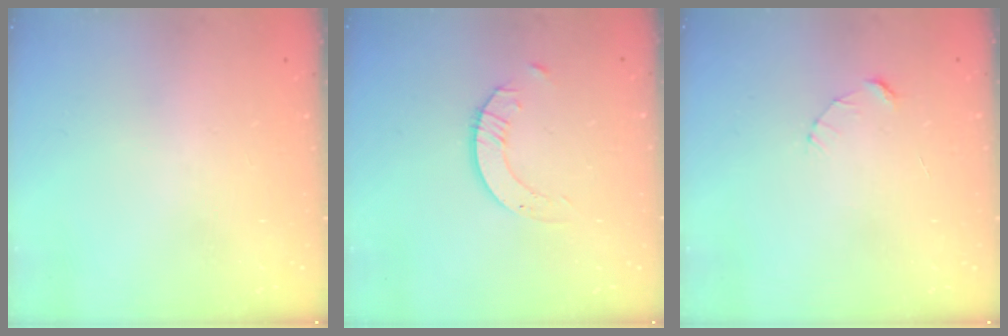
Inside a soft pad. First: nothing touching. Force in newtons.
{"total": 2.1, "press": 2.1, "slide": 0.2}
{"total": 2.4, "press": 2.4, "slide": 0.2}